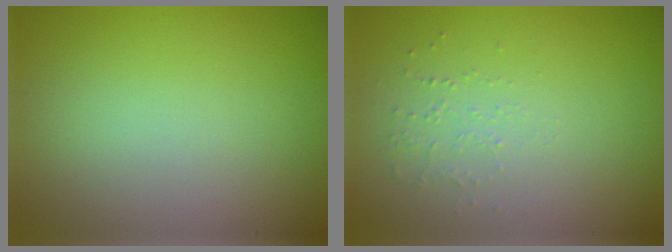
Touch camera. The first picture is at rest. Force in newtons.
{"total": 0.8, "press": 0.5, "slide": 0.6}